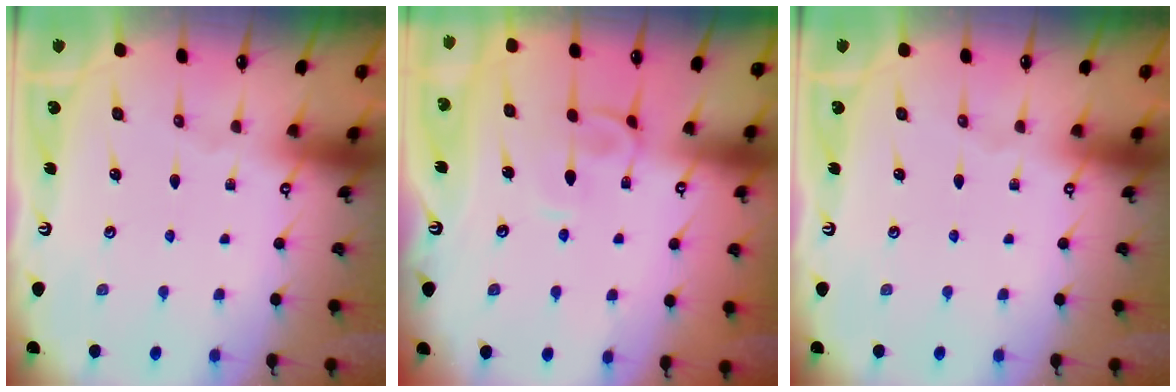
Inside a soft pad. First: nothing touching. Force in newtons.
{"total": 2.5, "press": 2.4, "slide": 0.8}
{"total": 0.0}